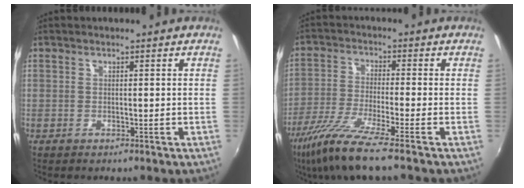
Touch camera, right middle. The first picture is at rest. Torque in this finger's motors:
{"motor_torque": [1.10, -1.04, 0.26, 0.11]}